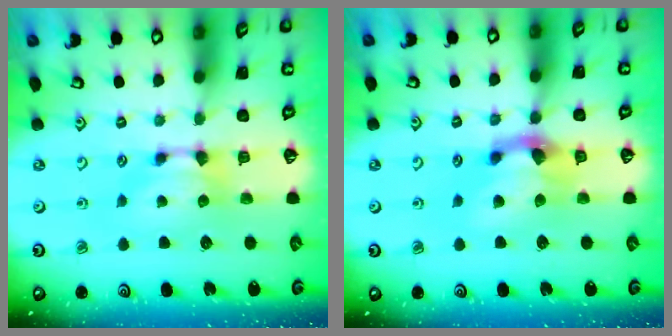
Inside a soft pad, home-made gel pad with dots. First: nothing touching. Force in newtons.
{"total": 2.8, "press": 2.3, "slide": 1.7}